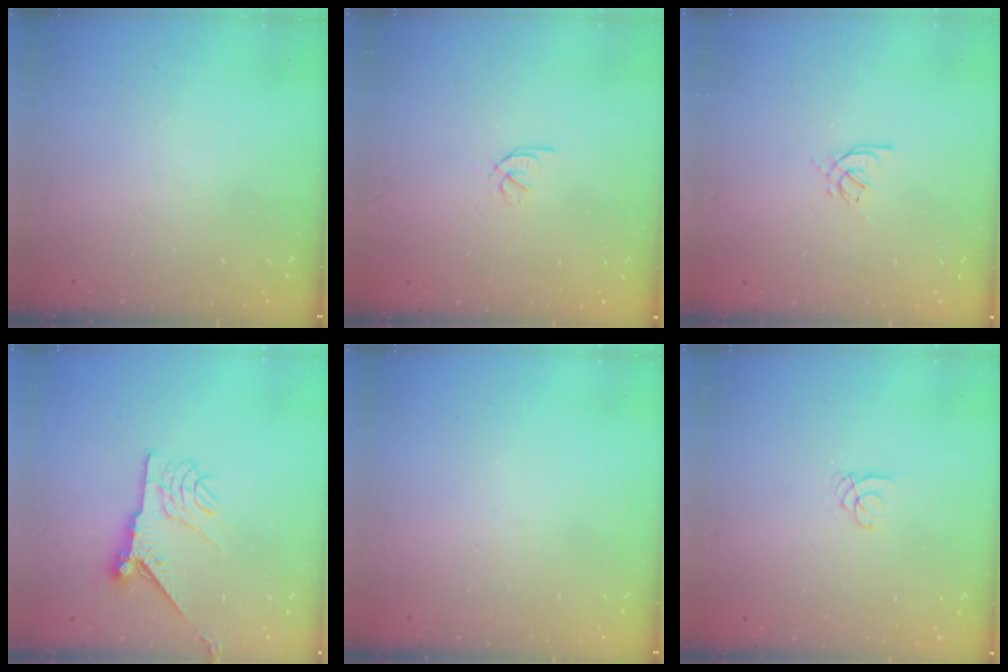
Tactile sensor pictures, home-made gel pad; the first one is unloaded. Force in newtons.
{"total": 1.6, "press": 1.6, "slide": 0.3}
{"total": 2.9, "press": 2.8, "slide": 0.8}
{"total": 10.5, "press": 10.5, "slide": 0.4}
{"total": 0.0}
{"total": 1.4, "press": 1.4, "slide": 0.1}